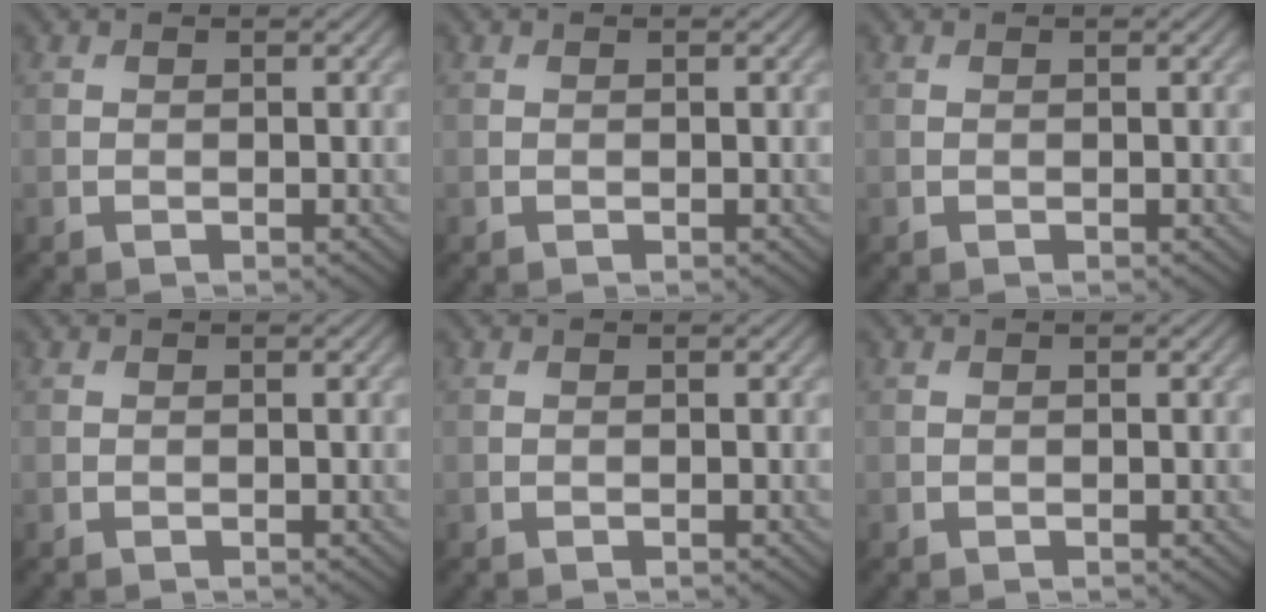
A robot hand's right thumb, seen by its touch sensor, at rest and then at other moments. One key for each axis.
{"total": 0.0}
{"total": 0.0}
{"total": 0.0}
{"total": 0.0}
{"total": 0.0}